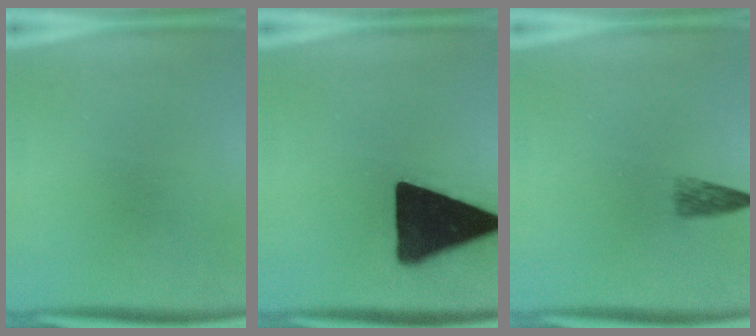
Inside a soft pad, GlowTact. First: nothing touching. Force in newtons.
{"total": 19.8}
{"total": 2.4}